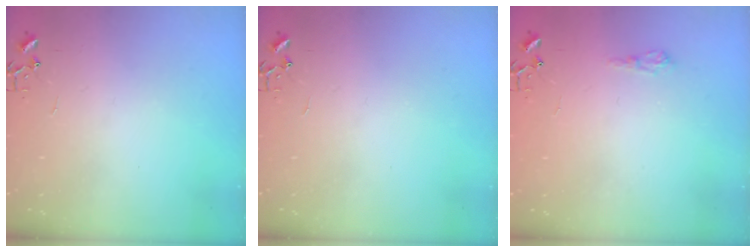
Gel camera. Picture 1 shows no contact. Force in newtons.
{"total": 0.0}
{"total": 6.1, "press": 6.1, "slide": 0.7}